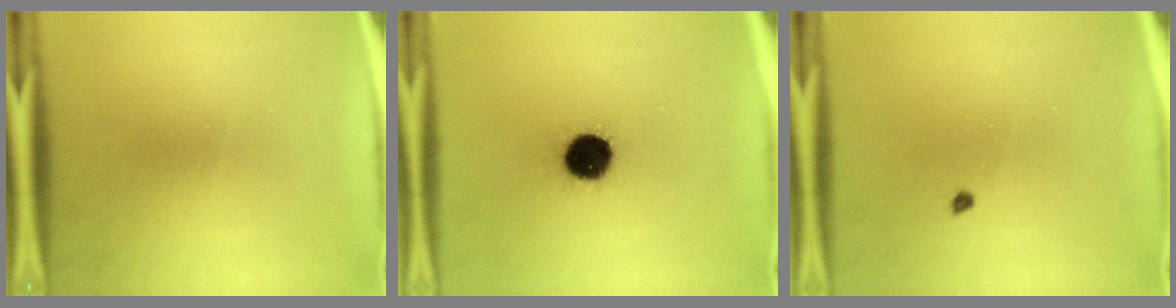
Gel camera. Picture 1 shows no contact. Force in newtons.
{"total": 12.5}
{"total": 0.6}